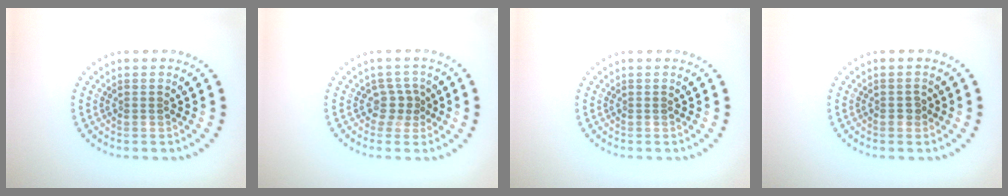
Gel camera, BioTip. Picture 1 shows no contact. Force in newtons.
{"total": 1.8, "press": 1.2, "slide": 1.4}
{"total": 0.0}
{"total": 0.7, "press": 0.7, "slide": 0.3}